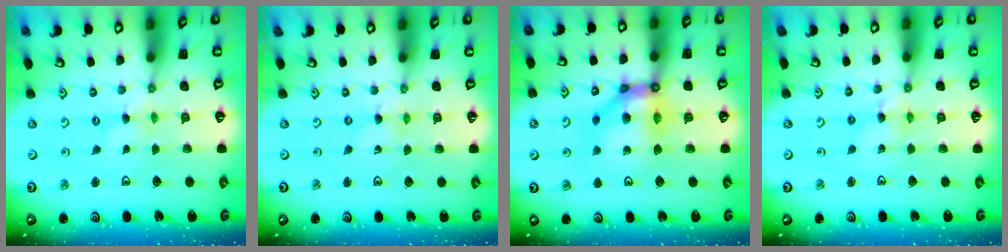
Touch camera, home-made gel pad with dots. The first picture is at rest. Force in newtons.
{"total": 0.5, "press": 0.5, "slide": 0.1}
{"total": 11.6, "press": 11.4, "slide": 1.9}
{"total": 3.9, "press": 3.9, "slide": 0.4}